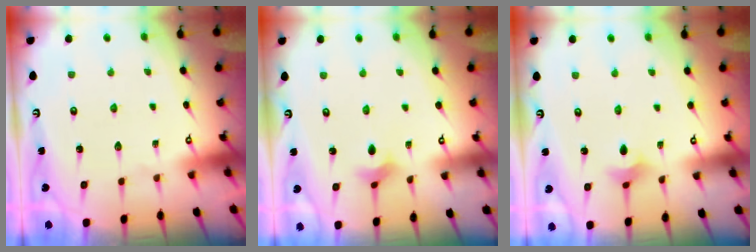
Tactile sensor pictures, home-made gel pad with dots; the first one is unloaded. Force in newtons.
{"total": 2.7, "press": 2.6, "slide": 0.7}
{"total": 3.8, "press": 3.7, "slide": 0.8}